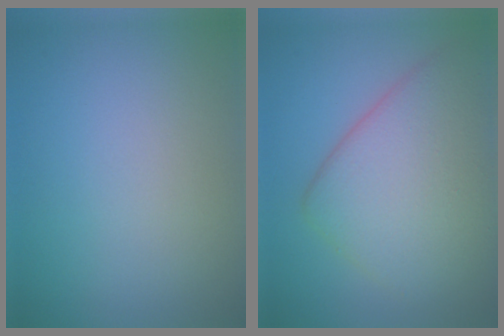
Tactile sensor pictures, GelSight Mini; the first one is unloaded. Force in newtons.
{"total": 8.4, "press": 8.4, "slide": 0.4}